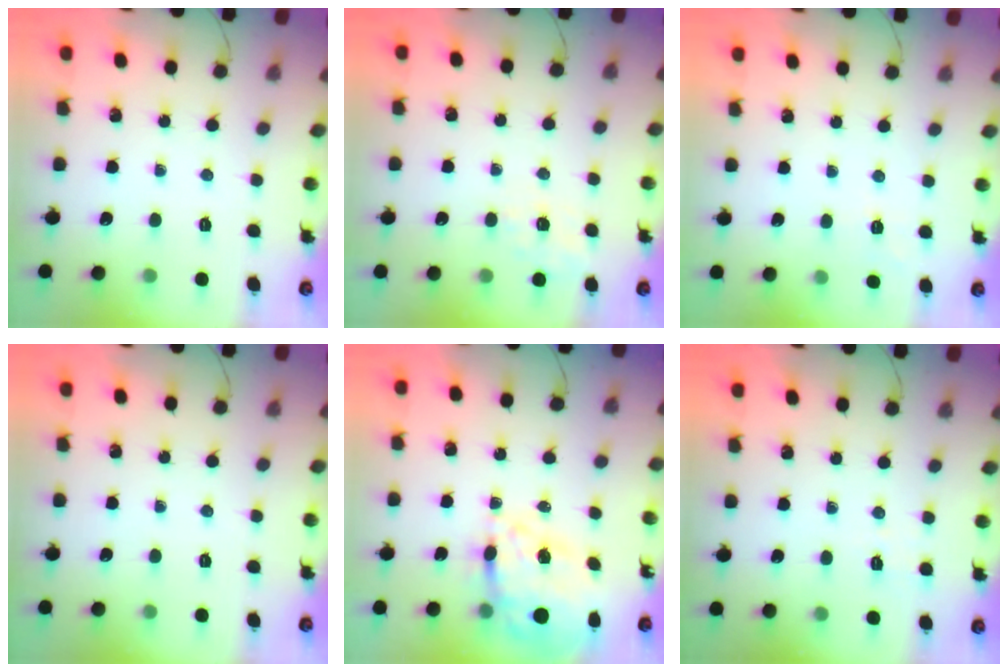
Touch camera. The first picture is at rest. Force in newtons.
{"total": 1.4, "press": 0.4, "slide": 1.4}
{"total": 3.4, "press": 2.9, "slide": 1.7}
{"total": 0.0}
{"total": 14.3, "press": 13.5, "slide": 4.9}
{"total": 2.1, "press": 1.2, "slide": 1.7}